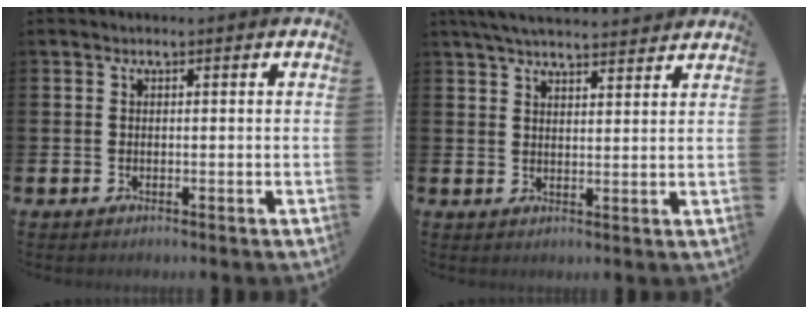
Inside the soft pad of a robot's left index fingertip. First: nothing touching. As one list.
[{"total": 4.8, "force": [4.6, 0.5, 1.1], "torque": [-0.031, -0.020, 0.084]}]